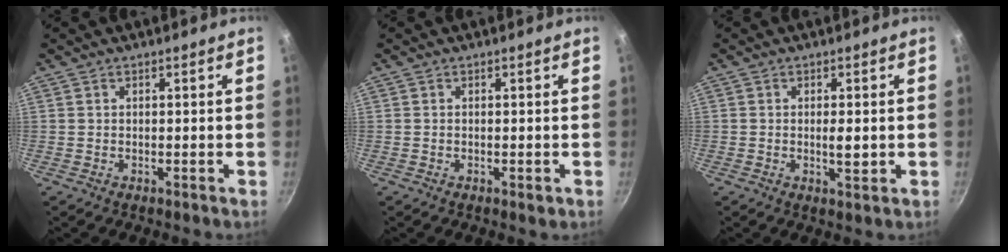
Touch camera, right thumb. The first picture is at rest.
{"total": 1.3, "force": [-0.5, 0.5, 1.1], "torque": [-0.020, 0.000, -0.009]}
{"total": 2.8, "force": [-0.1, 1.0, 2.6], "torque": [-0.048, -0.005, -0.002]}